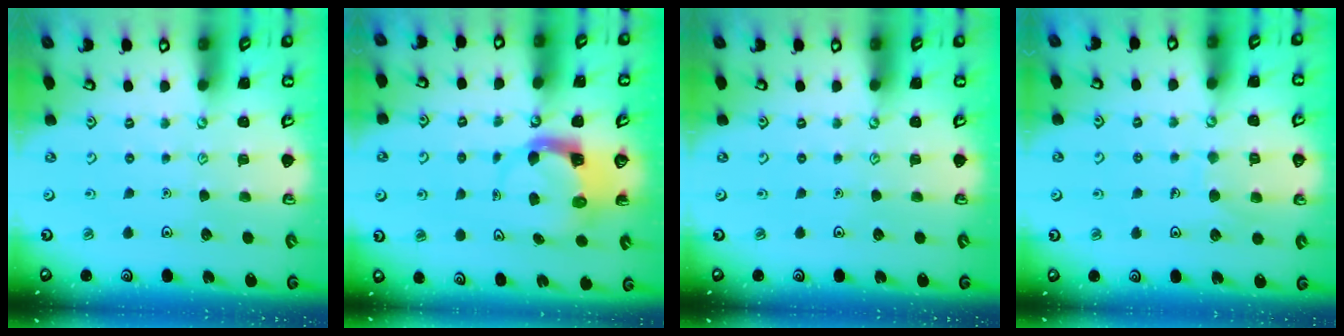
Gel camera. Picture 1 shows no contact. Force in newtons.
{"total": 4.0, "press": 3.9, "slide": 0.6}
{"total": 0.0}
{"total": 6.7, "press": 6.7, "slide": 0.4}